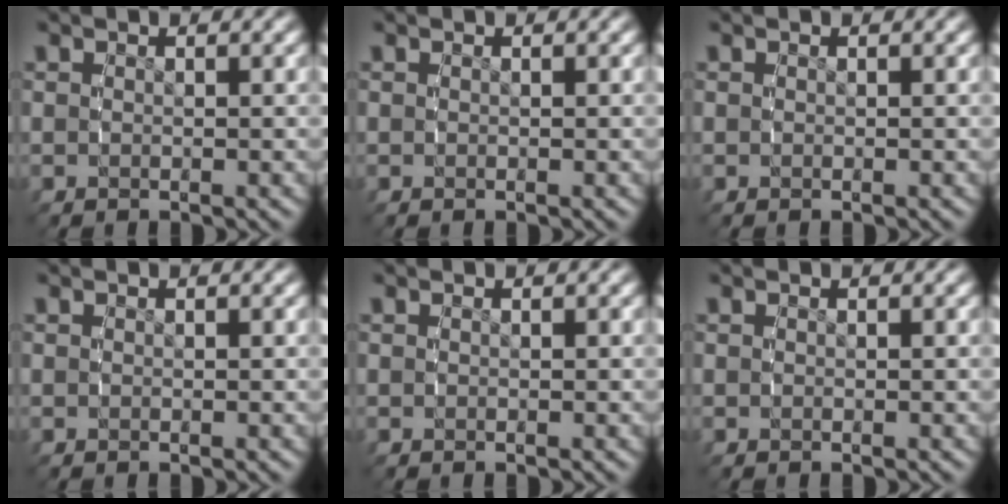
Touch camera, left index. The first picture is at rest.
{"total": 0.0}
{"total": 0.0}
{"total": 0.0}
{"total": 0.0}
{"total": 0.0}